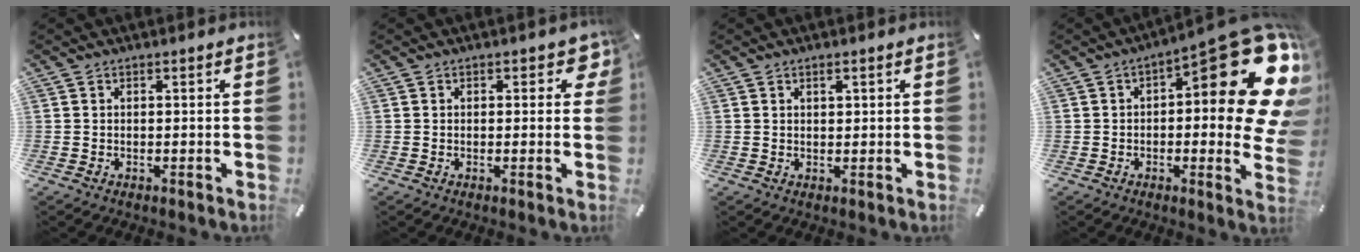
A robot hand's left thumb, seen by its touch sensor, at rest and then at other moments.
{"total": 3.0, "force": [0.9, 1.7, 2.3], "torque": [-0.024, -0.001, 0.010]}
{"total": 1.2, "force": [0.6, 0.6, 0.8], "torque": [-0.017, 0.002, 0.010]}
{"total": 24.4, "force": [8.9, 8.9, 20.9], "torque": [-0.249, -0.085, 0.152]}